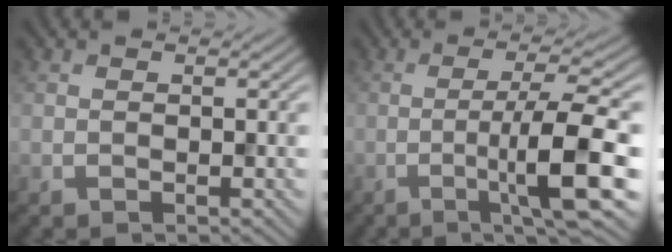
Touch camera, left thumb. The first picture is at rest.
{"total": 9.9, "force": [-2.8, 1.1, 9.5], "torque": [-0.148, 0.013, -0.053]}